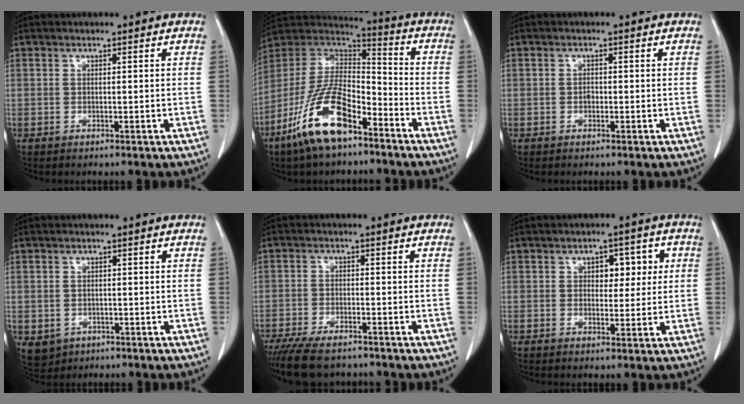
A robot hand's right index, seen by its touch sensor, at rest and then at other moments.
{"total": 16.0, "force": [-9.4, 5.7, 11.6], "torque": [-0.234, 0.003, -0.174]}
{"total": 0.8, "force": [-0.3, 0.5, 0.6], "torque": [-0.010, 0.002, -0.008]}
{"total": 4.1, "force": [-1.4, 3.7, 1.1], "torque": [-0.021, -0.002, -0.011]}
{"total": 8.5, "force": [-7.0, 2.6, 4.1], "torque": [-0.067, -0.013, -0.113]}
{"total": 5.0, "force": [1.3, 2.9, 3.9], "torque": [-0.044, 0.016, 0.018]}